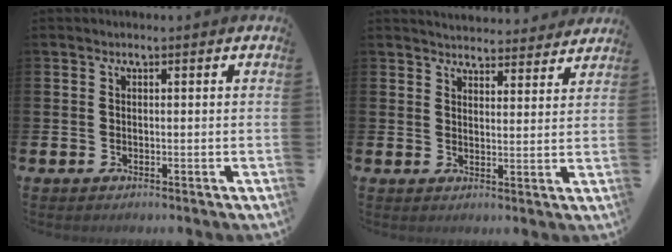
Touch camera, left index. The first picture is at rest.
{"total": 4.5, "force": [4.5, 0.6, 0.0], "torque": [-0.001, -0.033, 0.079]}